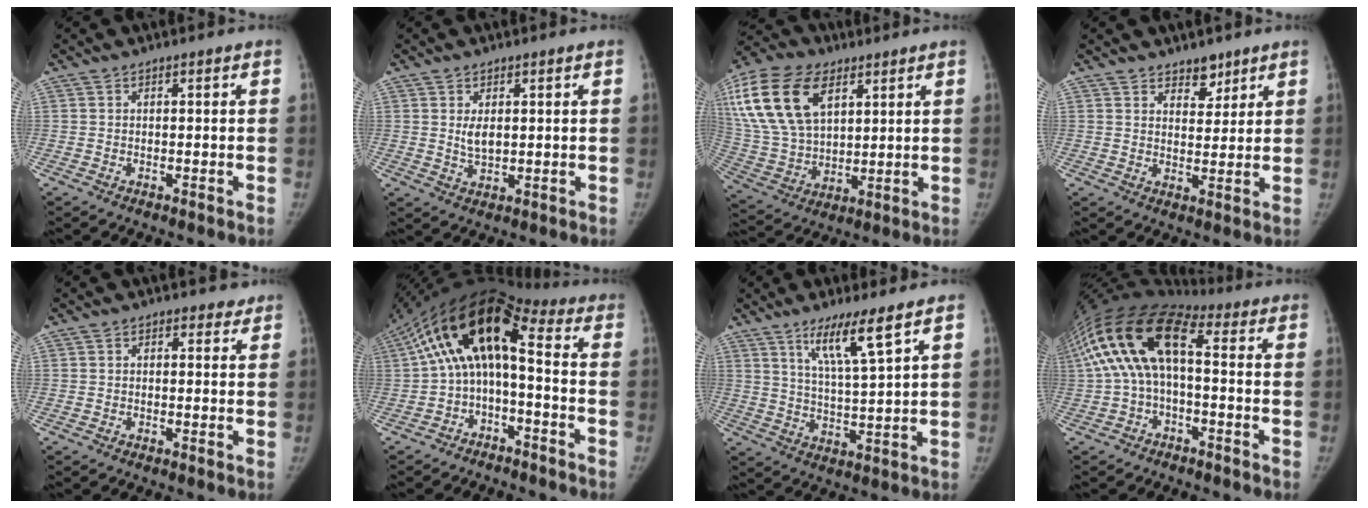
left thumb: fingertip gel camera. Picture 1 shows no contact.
{"total": 3.4, "force": [0.7, 1.9, 2.8], "torque": [-0.041, -0.016, 0.016]}
{"total": 22.3, "force": [9.3, 13.3, 15.3], "torque": [-0.315, -0.006, 0.176]}
{"total": 4.1, "force": [3.1, 2.3, 1.3], "torque": [0.009, -0.029, 0.048]}
{"total": 1.9, "force": [1.1, 1.5, 0.4], "torque": [0.012, -0.003, 0.007]}
{"total": 14.8, "force": [-0.5, 6.7, 13.1], "torque": [-0.233, 0.082, -0.017]}
{"total": 9.0, "force": [5.6, 0.4, 7.0], "torque": [-0.129, -0.039, 0.106]}
{"total": 17.3, "force": [1.2, 8.6, 14.9], "torque": [-0.307, 0.052, 0.010]}